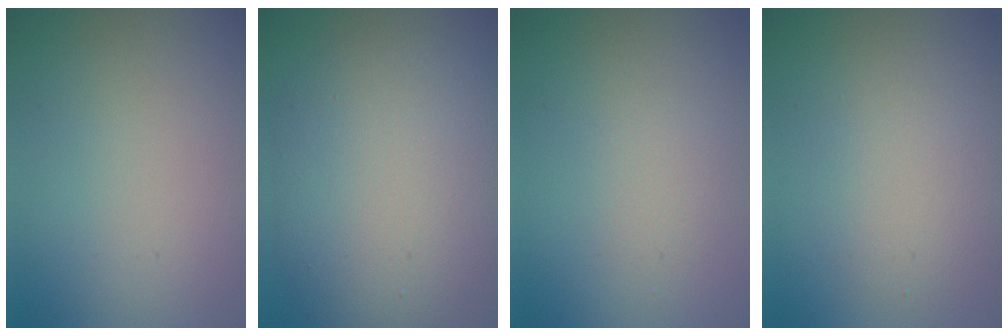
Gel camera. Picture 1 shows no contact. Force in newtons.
{"total": 10.6, "press": 10.6, "slide": 0.5}
{"total": 1.3, "press": 1.3, "slide": 0.1}
{"total": 2.9, "press": 2.9, "slide": 0.4}